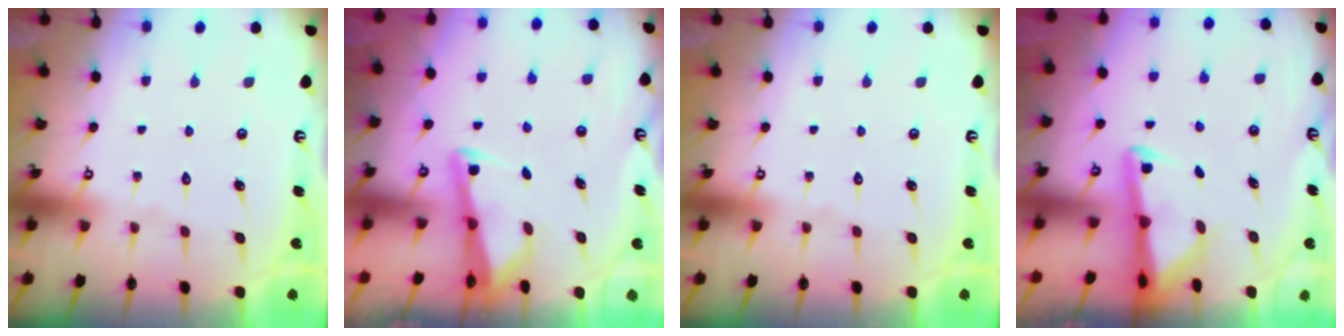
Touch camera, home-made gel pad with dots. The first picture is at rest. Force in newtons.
{"total": 2.7, "press": 2.7, "slide": 0.2}
{"total": 0.0}
{"total": 2.8, "press": 2.7, "slide": 0.7}